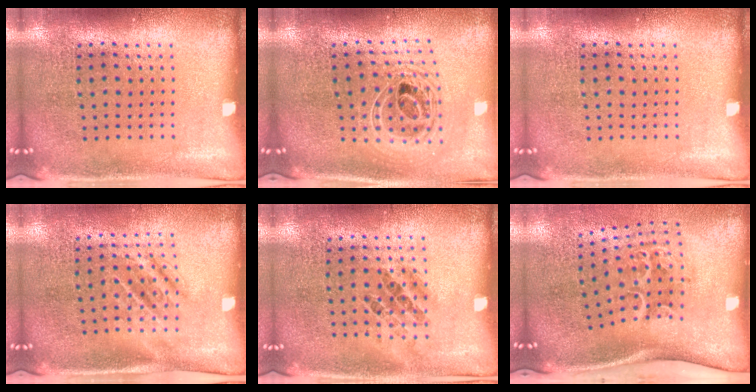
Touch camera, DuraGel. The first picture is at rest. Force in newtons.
{"total": 2.4, "press": 1.8, "slide": 1.6}
{"total": 0.0}
{"total": 1.6, "press": 1.2, "slide": 1.0}
{"total": 0.9, "press": 0.8, "slide": 0.5}
{"total": 2.2, "press": 1.4, "slide": 1.7}